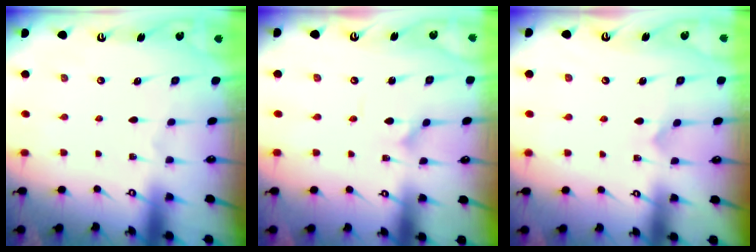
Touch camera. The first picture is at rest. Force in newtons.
{"total": 1.0, "press": 1.0, "slide": 0.2}
{"total": 2.8, "press": 2.8, "slide": 0.3}